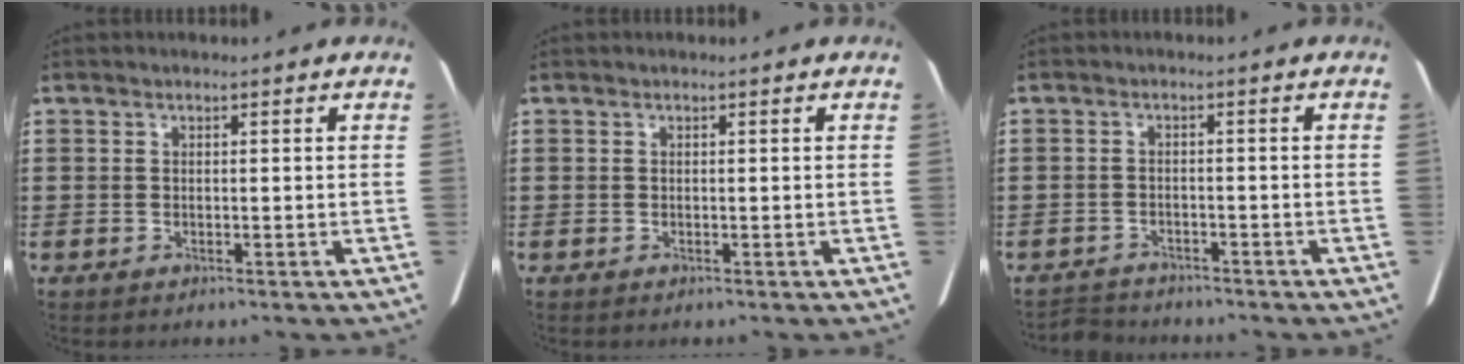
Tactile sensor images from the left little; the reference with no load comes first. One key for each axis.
{"total": 0.0}
{"total": 1.9, "fx": -1.9, "fy": 0.1, "fz": -0.1, "tx": -0.005, "ty": -0.002, "tz": -0.042}